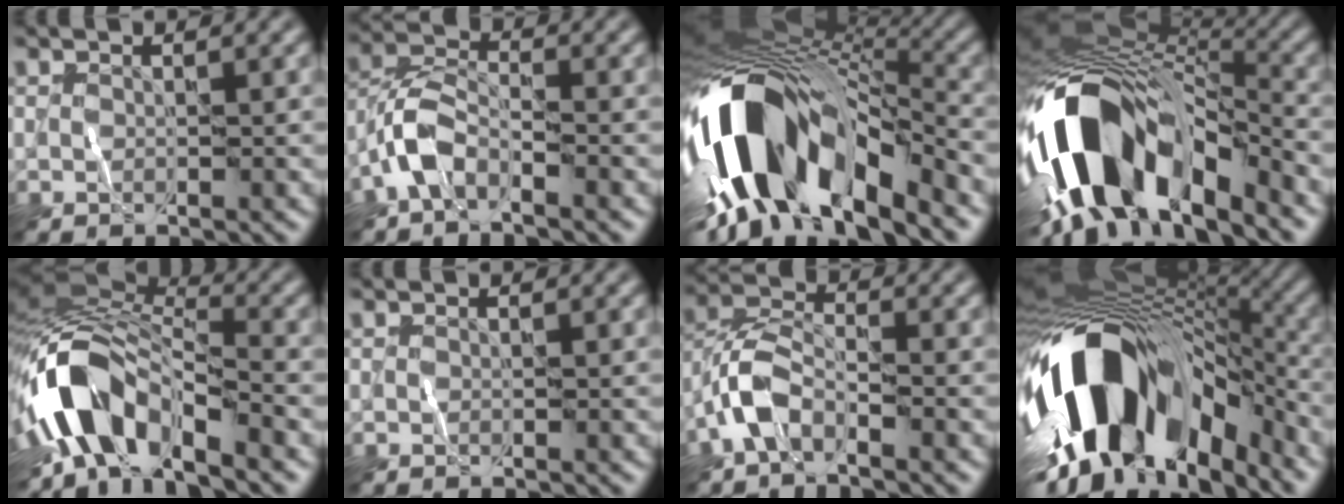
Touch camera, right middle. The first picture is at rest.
{"total": 3.3, "force": [-2.3, 1.3, 2.0], "torque": [-0.038, 0.011, -0.058]}
{"total": 15.5, "force": [-4.9, 7.2, 12.9], "torque": [-0.230, 0.004, -0.087]}
{"total": 14.6, "force": [-6.5, 7.3, 10.8], "torque": [-0.201, 0.012, -0.118]}
{"total": 9.7, "force": [-4.8, 4.5, 7.1], "torque": [-0.125, 0.012, -0.099]}
{"total": 0.0}
{"total": 3.6, "force": [-2.3, 1.6, 2.2], "torque": [-0.041, 0.012, -0.060]}
{"total": 15.7, "force": [-6.3, 8.1, 11.9], "torque": [-0.203, -0.005, -0.102]}